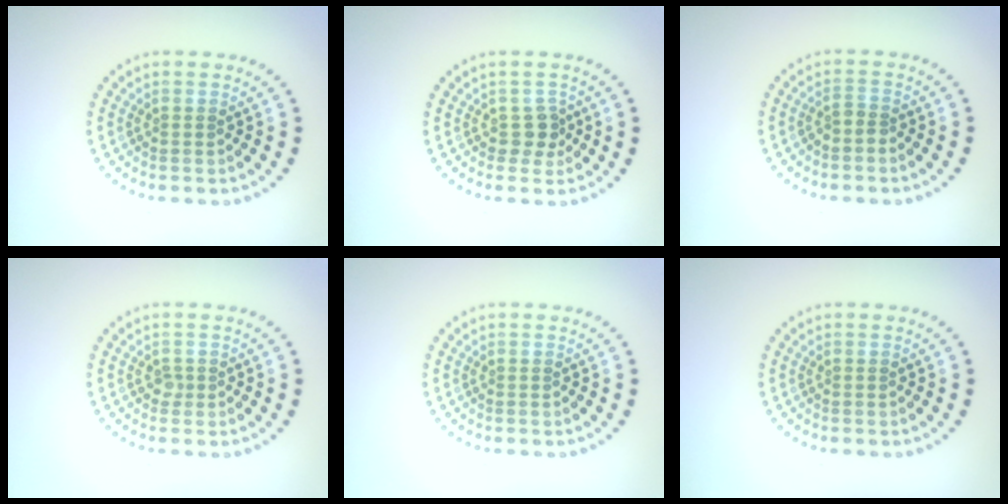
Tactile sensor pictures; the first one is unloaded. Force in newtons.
{"total": 1.7, "press": 1.5, "slide": 0.8}
{"total": 1.0, "press": 0.6, "slide": 0.7}
{"total": 0.8, "press": 0.6, "slide": 0.6}
{"total": 0.0}
{"total": 0.0}